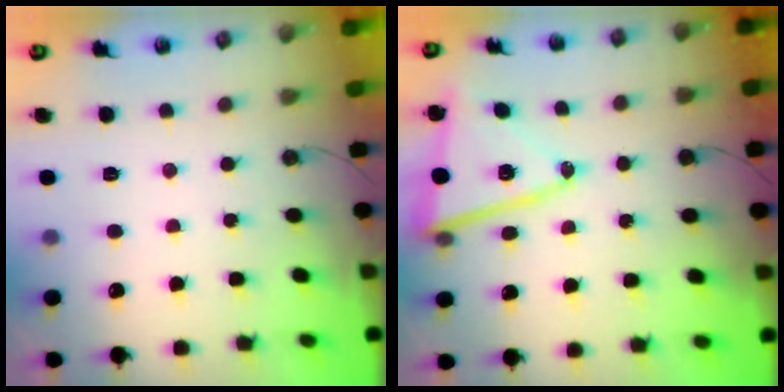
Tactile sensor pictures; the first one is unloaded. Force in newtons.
{"total": 14.0, "press": 13.9, "slide": 1.3}